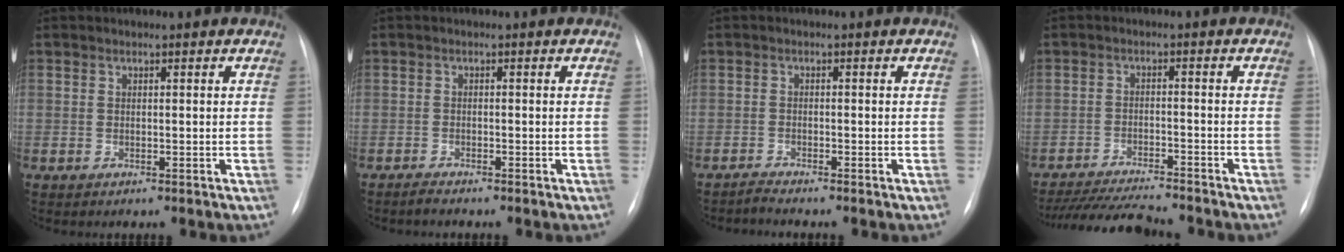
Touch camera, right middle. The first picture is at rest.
{"total": 1.1, "force": [-1.0, 0.0, 0.3], "torque": [-0.010, -0.003, -0.017]}
{"total": 1.3, "force": [-1.2, -0.5, -0.1], "torque": [0.001, -0.007, -0.022]}
{"total": 12.0, "force": [-11.1, 0.8, 4.5], "torque": [-0.073, -0.015, -0.172]}